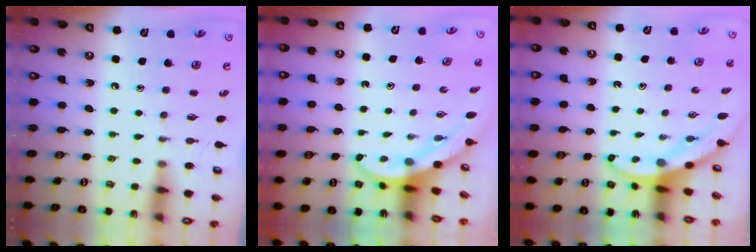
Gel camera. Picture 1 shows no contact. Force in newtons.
{"total": 3.9, "press": 3.9, "slide": 0.2}
{"total": 3.3, "press": 3.3, "slide": 0.2}